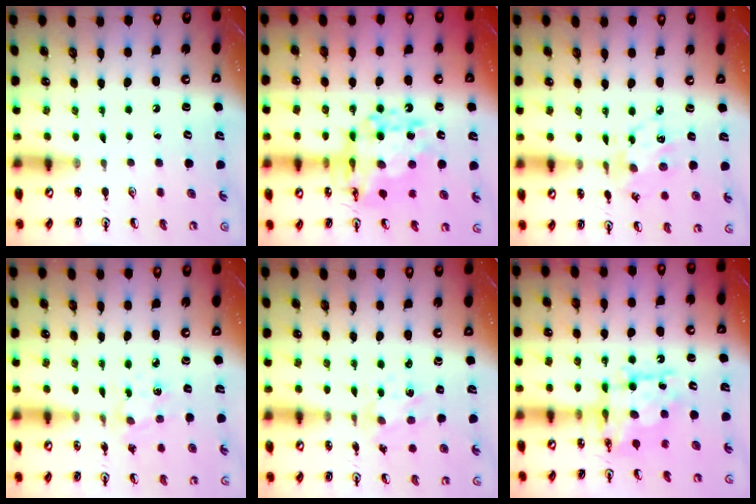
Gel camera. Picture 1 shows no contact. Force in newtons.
{"total": 14.9, "press": 14.8, "slide": 1.3}
{"total": 9.7, "press": 9.7, "slide": 0.7}
{"total": 2.6, "press": 2.5, "slide": 0.8}
{"total": 2.4, "press": 2.2, "slide": 0.8}
{"total": 9.9, "press": 9.9, "slide": 0.6}